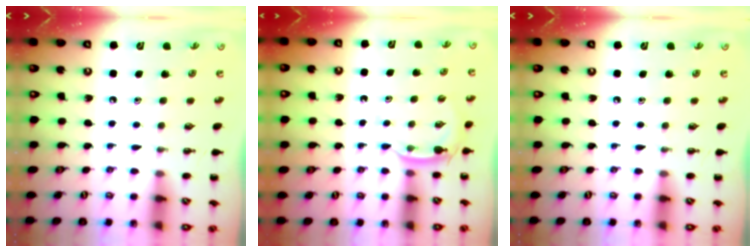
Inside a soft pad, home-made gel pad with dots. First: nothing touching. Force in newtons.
{"total": 3.2, "press": 3.0, "slide": 1.1}
{"total": 0.0}